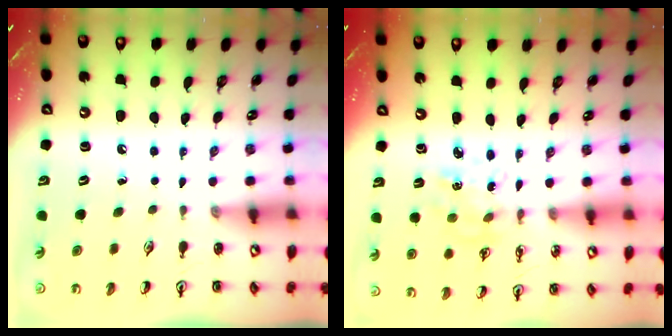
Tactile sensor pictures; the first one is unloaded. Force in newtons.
{"total": 2.8, "press": 2.8, "slide": 0.2}